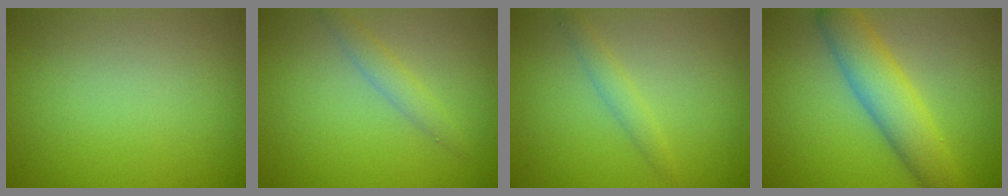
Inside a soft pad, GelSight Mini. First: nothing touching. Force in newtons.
{"total": 1.6, "press": 1.6, "slide": 0.2}
{"total": 1.1, "press": 1.1, "slide": 0.1}
{"total": 5.4, "press": 5.4, "slide": 0.3}